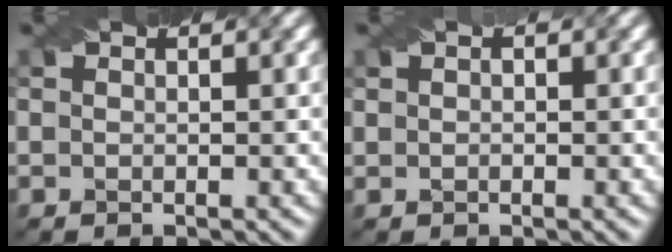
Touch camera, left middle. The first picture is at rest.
{"total": 0.7, "force": [0.1, 0.6, 0.5], "torque": [-0.007, 0.002, 0.002]}